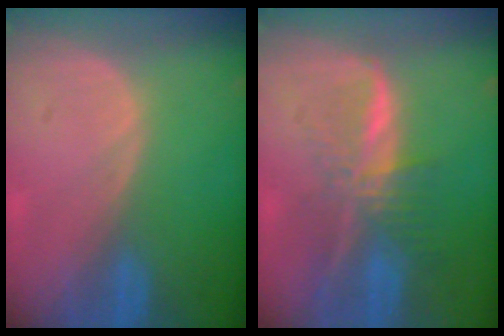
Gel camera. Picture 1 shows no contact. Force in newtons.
{"total": 7.8, "press": 6.5, "slide": 4.2}